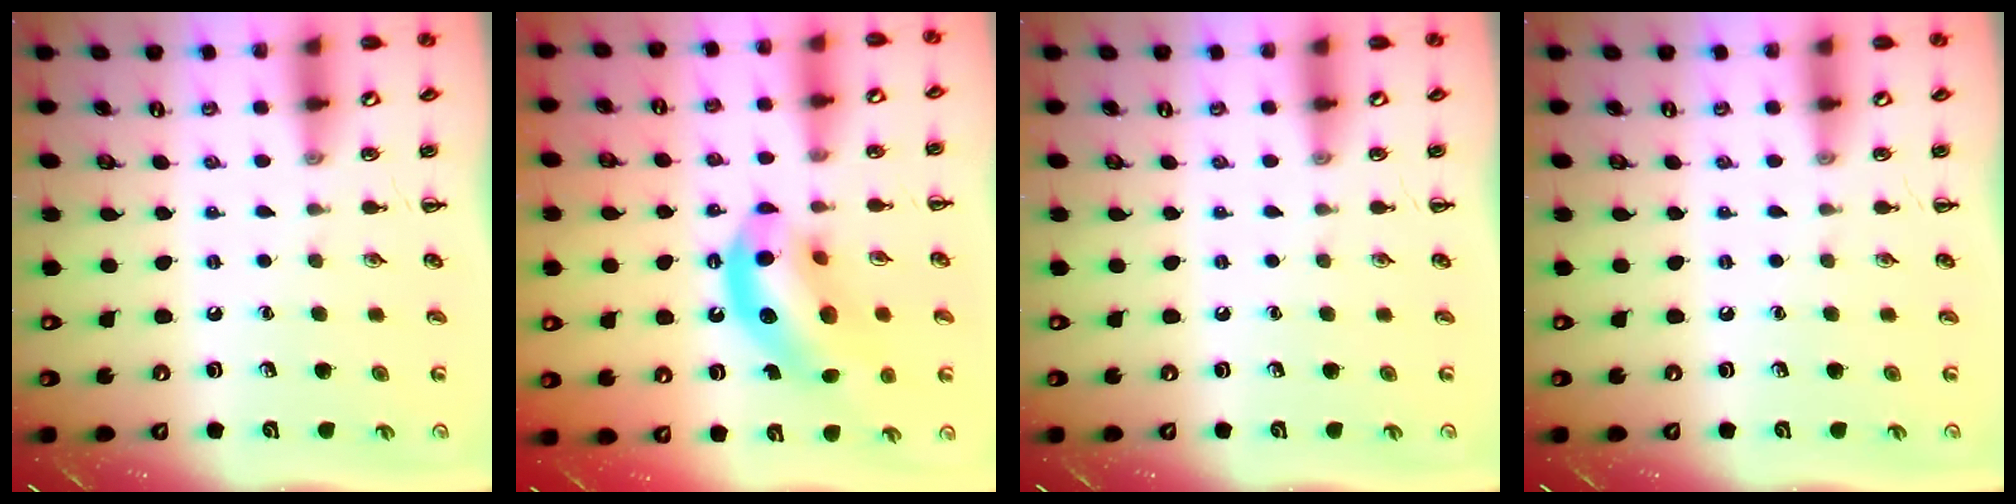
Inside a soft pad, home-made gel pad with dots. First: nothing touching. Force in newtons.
{"total": 14.7, "press": 14.1, "slide": 4.0}
{"total": 0.0}
{"total": 0.0}